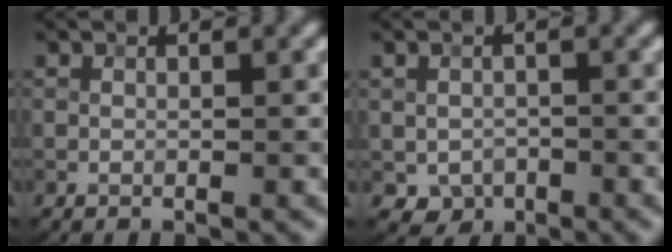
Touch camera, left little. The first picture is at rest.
{"total": 2.3, "force": [-0.9, 1.9, 0.9], "torque": [-0.013, -0.007, -0.015]}